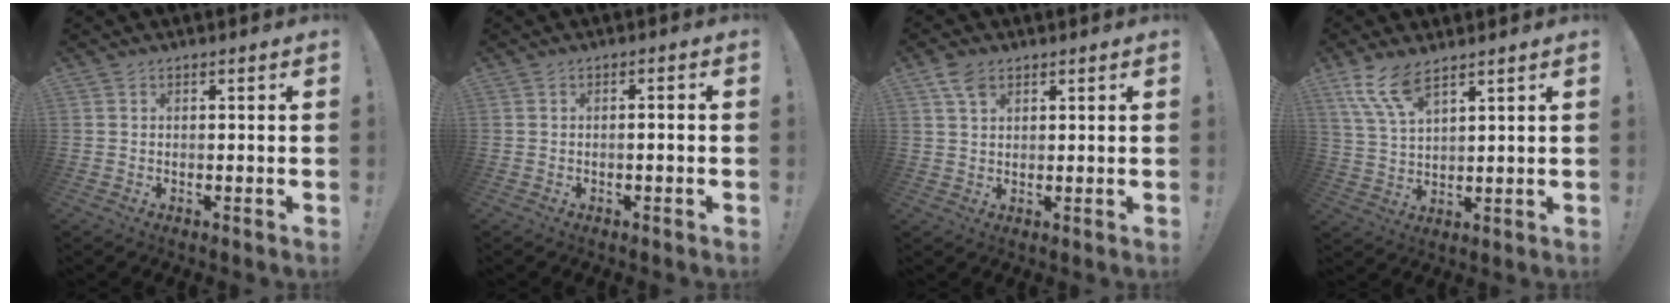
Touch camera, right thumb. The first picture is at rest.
{"total": 1.6, "force": [-1.0, -0.2, 1.3], "torque": [-0.027, 0.005, -0.018]}
{"total": 4.6, "force": [2.8, 2.6, 2.6], "torque": [-0.039, -0.012, 0.053]}
{"total": 9.4, "force": [6.7, 2.8, 6.0], "torque": [-0.123, -0.026, 0.127]}